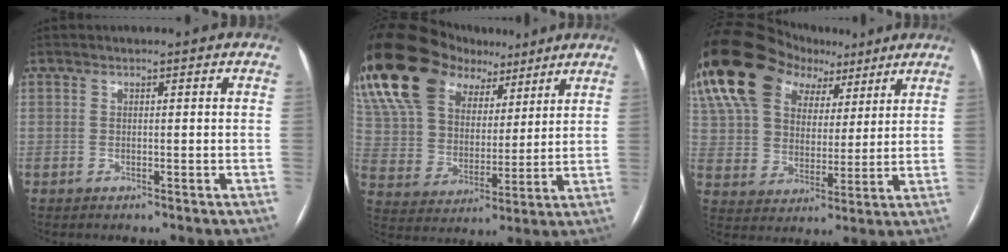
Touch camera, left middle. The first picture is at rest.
{"total": 25.9, "force": [16.6, 15.0, 13.2], "torque": [-0.308, 0.084, 0.298]}
{"total": 25.0, "force": [14.6, 15.7, 12.8], "torque": [-0.296, 0.096, 0.264]}